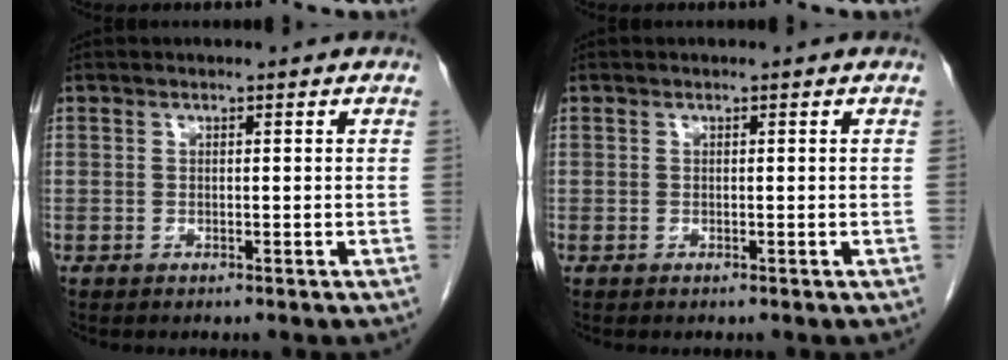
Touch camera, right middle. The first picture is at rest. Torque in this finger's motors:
{"motor_torque": [0.48, -0.26, 0.17, 0.05]}